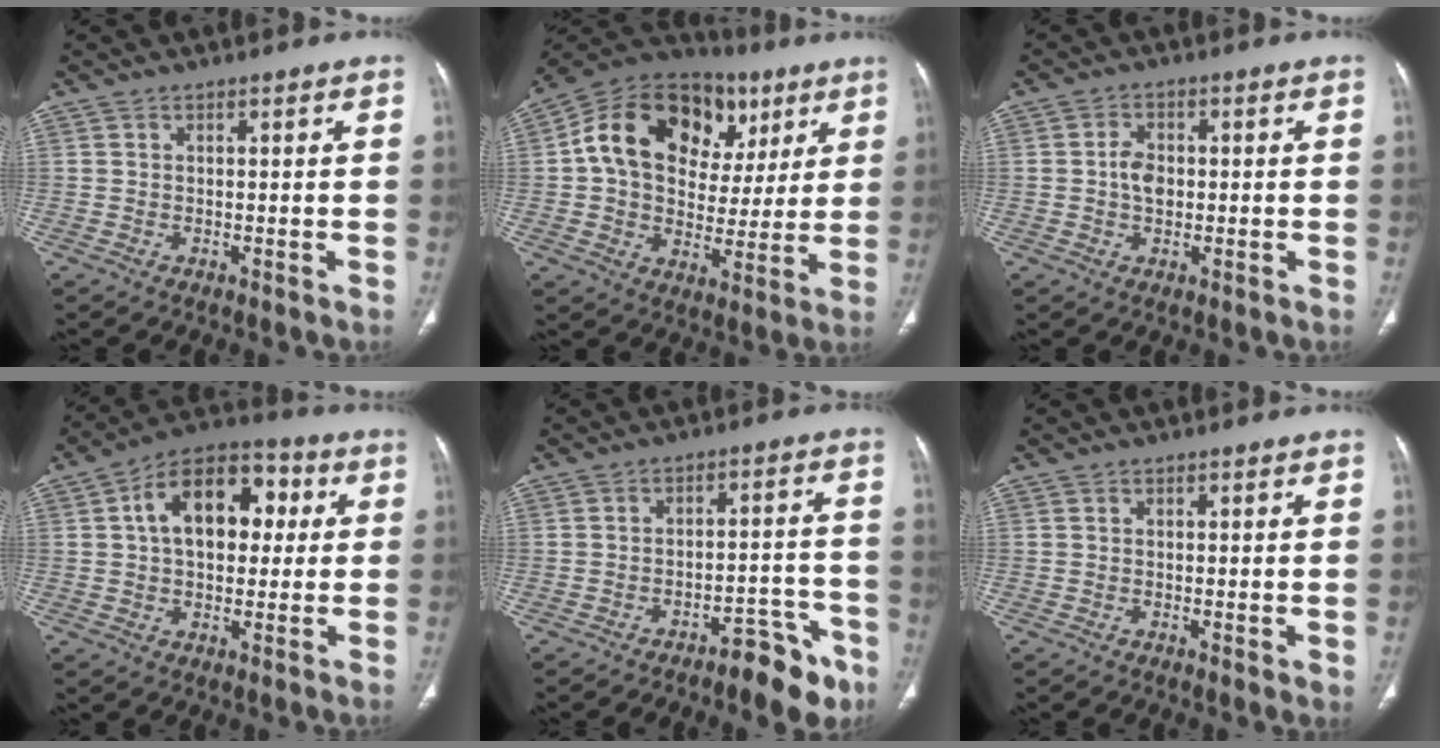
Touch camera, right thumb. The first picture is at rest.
{"total": 23.9, "force": [7.5, 16.9, 15.1], "torque": [-0.215, 0.033, 0.119]}
{"total": 4.0, "force": [-0.1, 2.9, 2.8], "torque": [-0.041, 0.007, -0.006]}
{"total": 15.7, "force": [3.2, 10.1, 11.6], "torque": [-0.147, 0.023, 0.041]}
{"total": 9.6, "force": [-6.2, 3.7, 6.3], "torque": [-0.059, 0.048, -0.082]}
{"total": 1.7, "force": [0.2, 0.5, 1.6], "torque": [-0.029, -0.009, 0.001]}